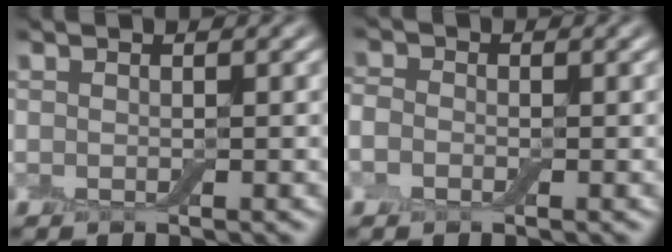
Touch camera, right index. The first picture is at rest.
{"total": 1.4, "force": [-0.5, 1.1, 0.7], "torque": [-0.010, -0.001, -0.015]}